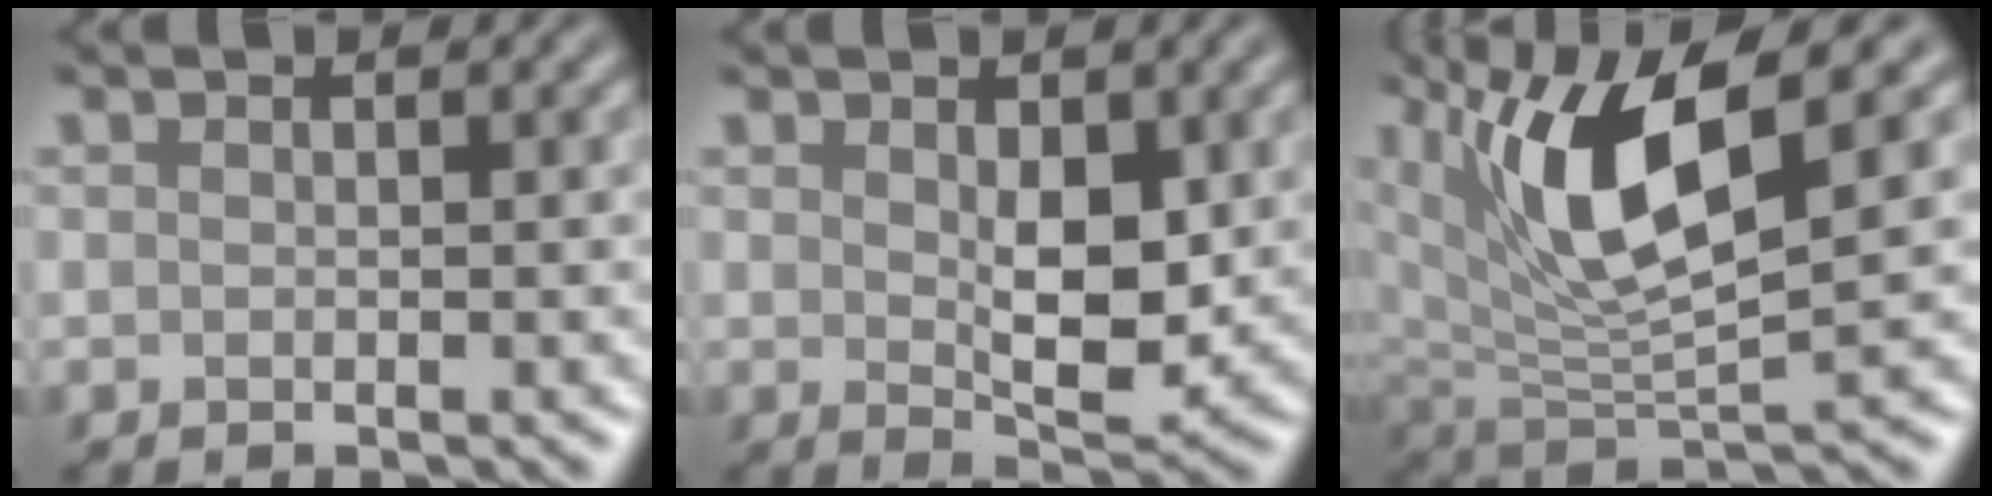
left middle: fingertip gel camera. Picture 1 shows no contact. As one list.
[{"total": 4.3, "force": [0.7, 2.2, 3.6], "torque": [-0.061, -0.009, 0.020]}, {"total": 10.0, "force": [4.0, 3.6, 8.4], "torque": [-0.167, -0.007, 0.072]}]